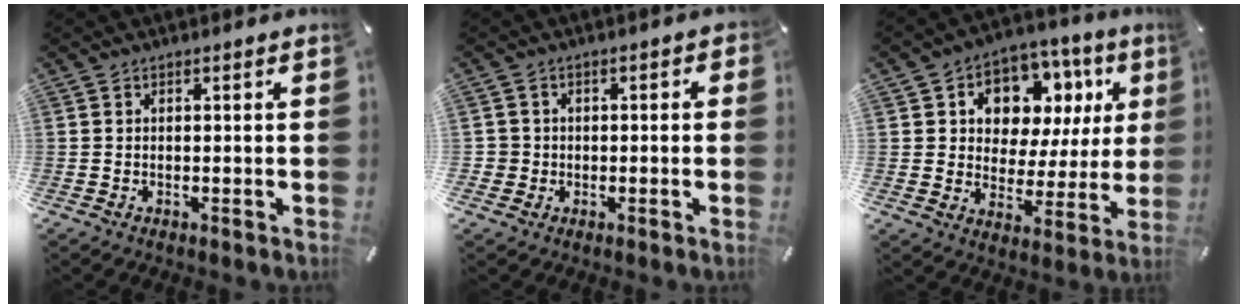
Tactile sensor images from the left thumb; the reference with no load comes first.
{"total": 3.7, "force": [-1.0, 3.6, 0.3], "torque": [-0.003, 0.009, -0.021]}
{"total": 10.5, "force": [4.5, 8.3, 4.6], "torque": [-0.069, -0.036, 0.081]}